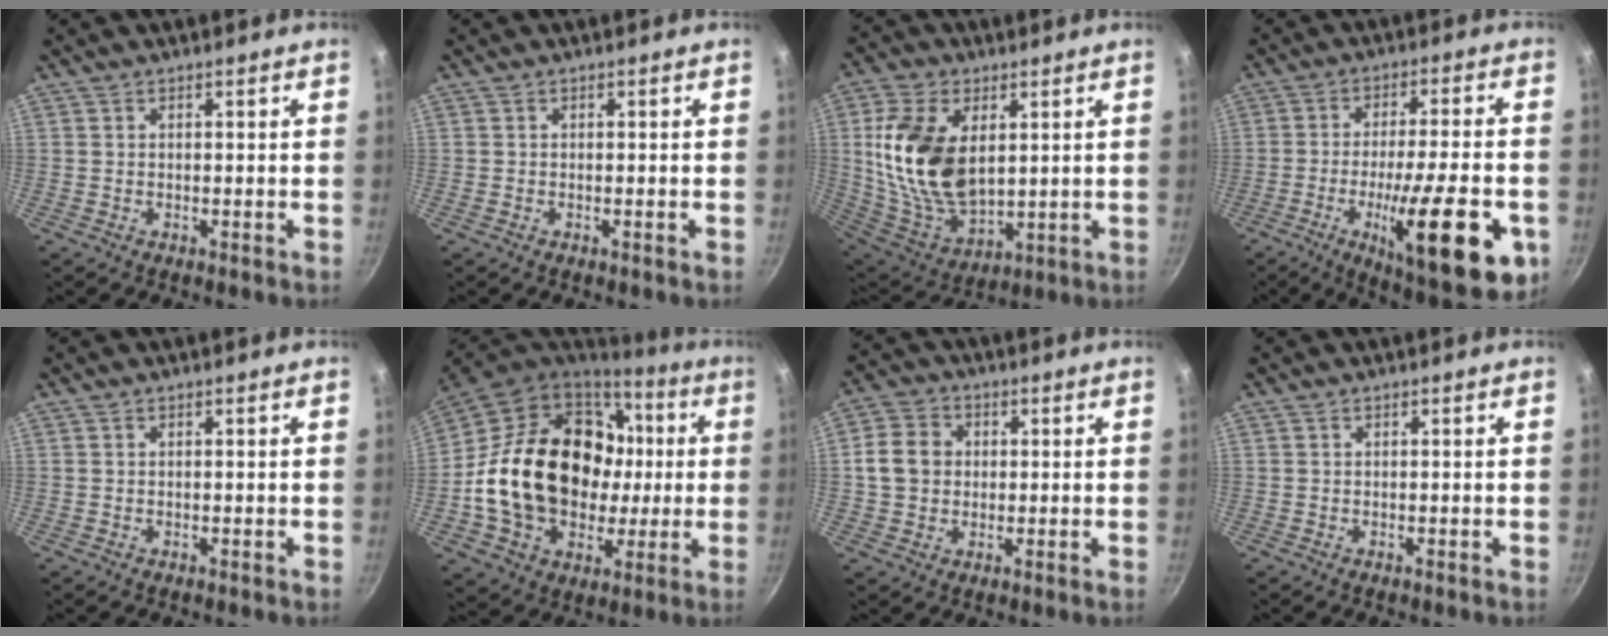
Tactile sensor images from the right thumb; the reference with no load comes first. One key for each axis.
{"total": 0.0}
{"total": 19.0, "fx": 3.6, "fy": 11.6, "fz": 14.7, "tx": -0.268, "ty": -0.023, "tz": 0.083}
{"total": 22.6, "fx": -7.3, "fy": 6.1, "fz": 20.5, "tx": -0.280, "ty": 0.010, "tz": -0.104}
{"total": 0.0}
{"total": 27.9, "fx": 0.9, "fy": 21.0, "fz": 18.2, "tx": -0.297, "ty": 0.036, "tz": 0.037}
{"total": 7.6, "fx": 0.6, "fy": 6.5, "fz": 3.9, "tx": -0.048, "ty": 0.010, "tz": -0.001}
{"total": 0.0}